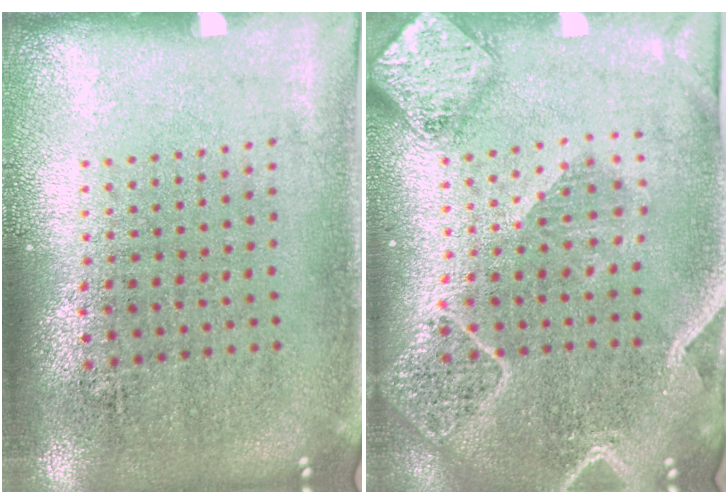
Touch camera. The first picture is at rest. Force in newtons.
{"total": 2.4, "press": 2.1, "slide": 1.0}